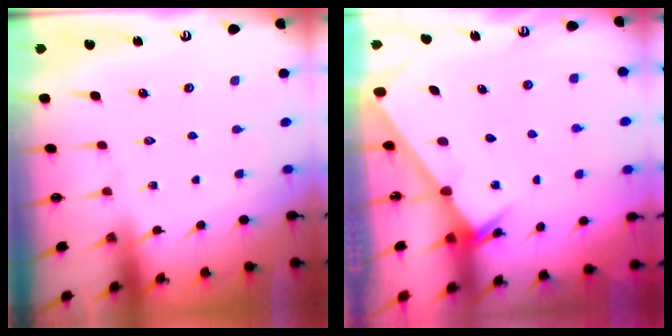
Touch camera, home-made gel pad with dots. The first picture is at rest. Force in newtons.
{"total": 1.9, "press": 1.9, "slide": 0.1}